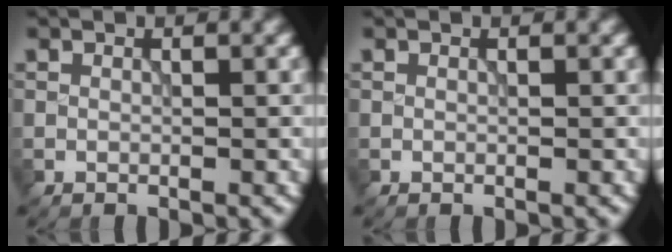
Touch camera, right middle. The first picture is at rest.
{"total": 0.0}